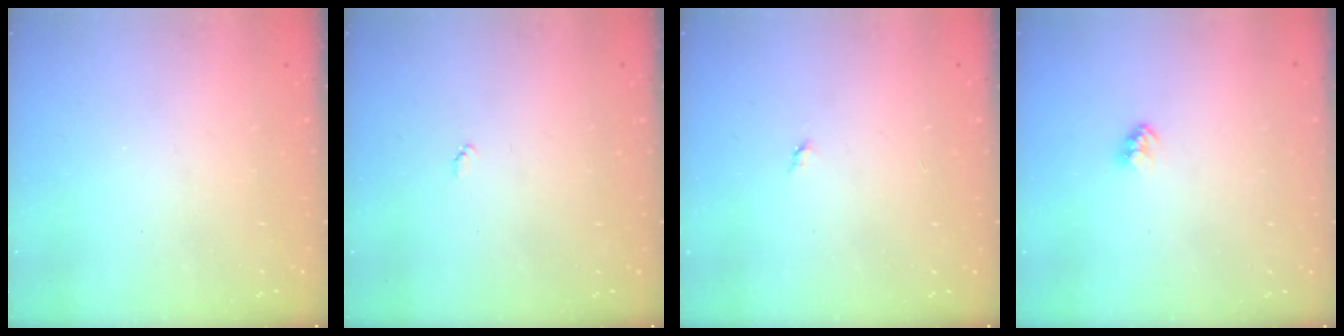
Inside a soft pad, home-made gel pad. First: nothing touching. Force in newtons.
{"total": 3.1, "press": 3.1, "slide": 0.4}
{"total": 2.8, "press": 2.8, "slide": 0.4}
{"total": 2.3, "press": 2.3, "slide": 0.1}